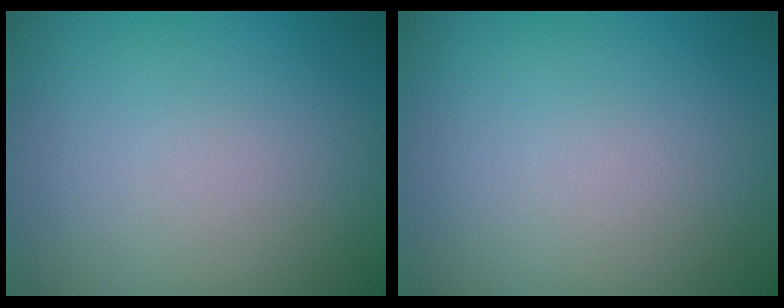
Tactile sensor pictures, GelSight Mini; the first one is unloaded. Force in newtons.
{"total": 0.0}